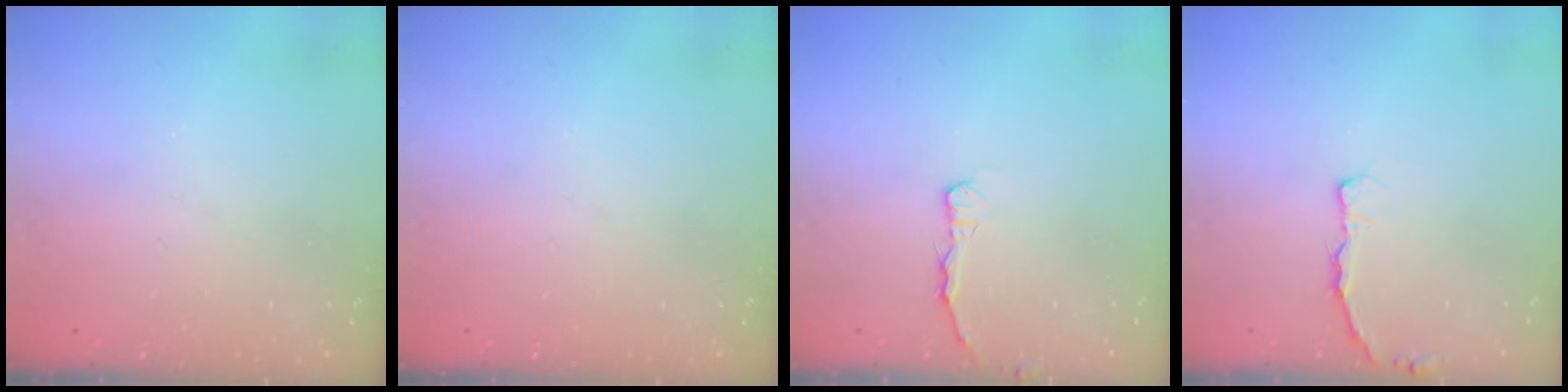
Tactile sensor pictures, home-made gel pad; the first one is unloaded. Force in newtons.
{"total": 0.0}
{"total": 2.9, "press": 2.9, "slide": 0.4}
{"total": 3.7, "press": 3.7, "slide": 0.6}